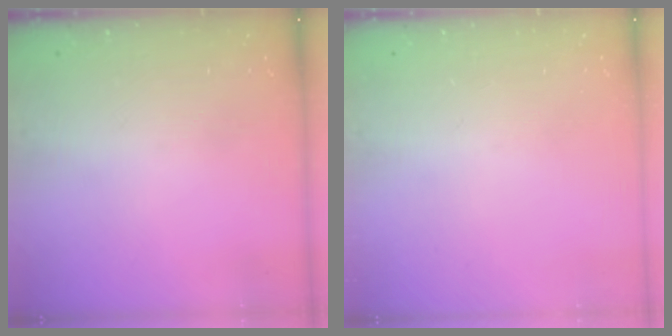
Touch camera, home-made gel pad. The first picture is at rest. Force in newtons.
{"total": 0.0}